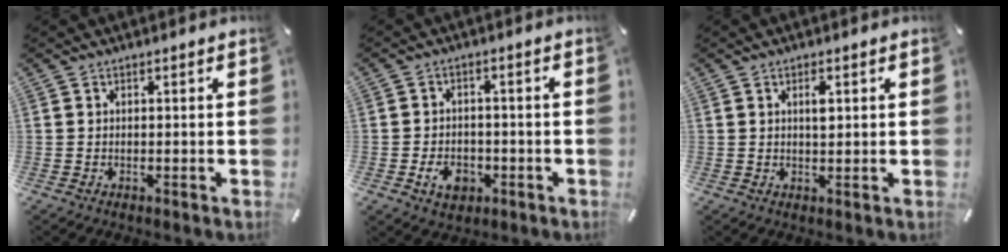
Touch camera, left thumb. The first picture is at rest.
{"total": 6.1, "force": [-2.3, 4.6, 3.3], "torque": [-0.065, 0.006, -0.043]}
{"total": 2.2, "force": [0.6, 1.0, 1.9], "torque": [-0.028, -0.002, 0.004]}